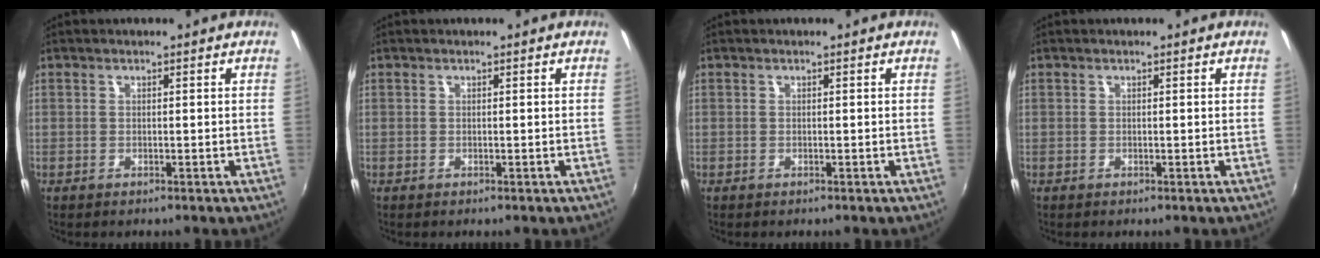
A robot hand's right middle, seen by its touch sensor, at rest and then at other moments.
{"total": 0.0}
{"total": 0.0}
{"total": 0.0}